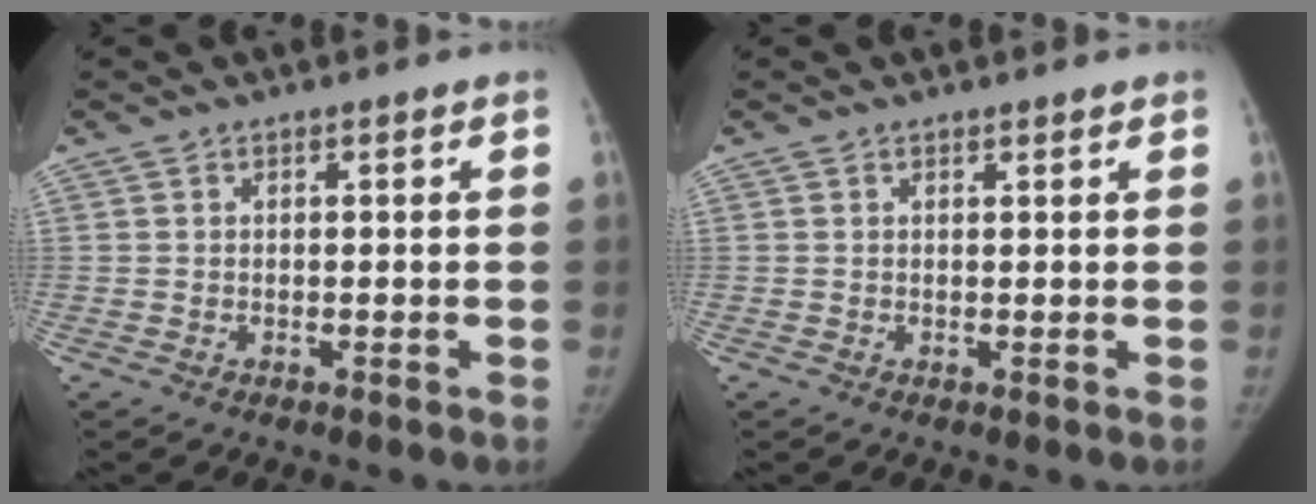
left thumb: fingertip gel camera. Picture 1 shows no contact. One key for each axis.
{"total": 0.7, "fx": 0.6, "fy": 0.2, "fz": 0.3, "tx": -0.007, "ty": -0.004, "tz": 0.010}